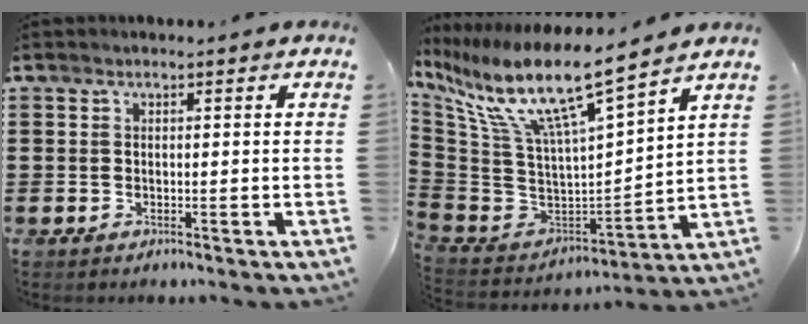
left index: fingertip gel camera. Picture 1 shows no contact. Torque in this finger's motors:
{"motor_torque": [1.70, -0.44, 0.54, 0.21]}